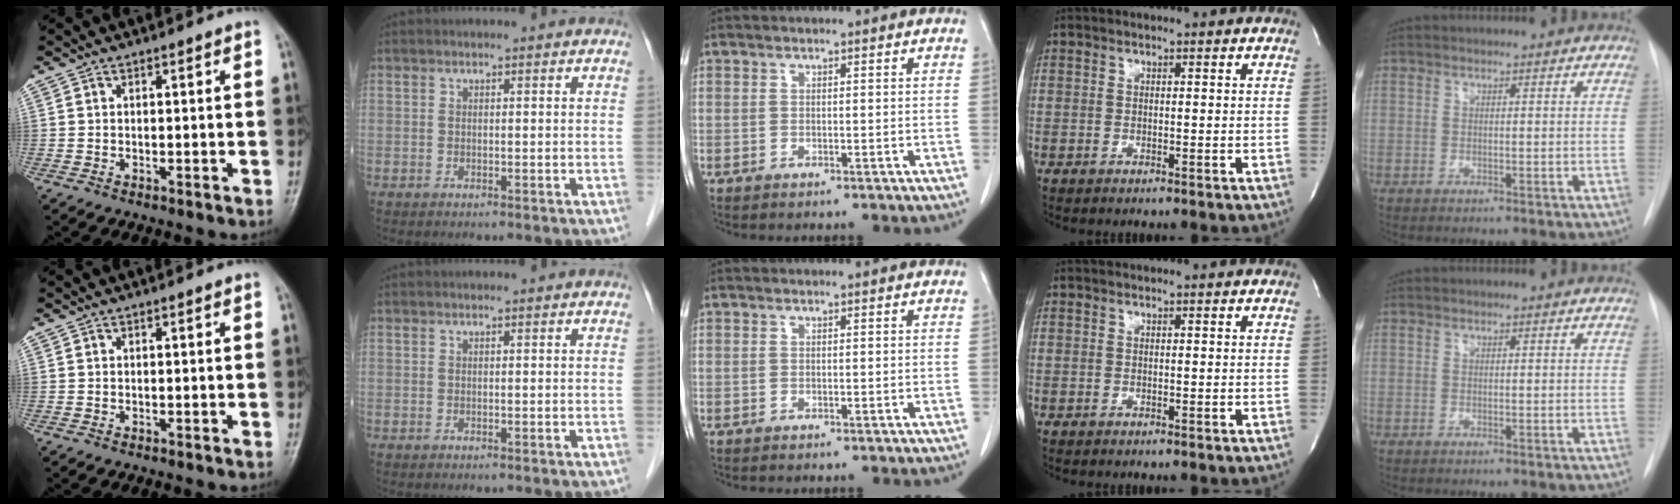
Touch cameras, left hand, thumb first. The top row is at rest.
{}